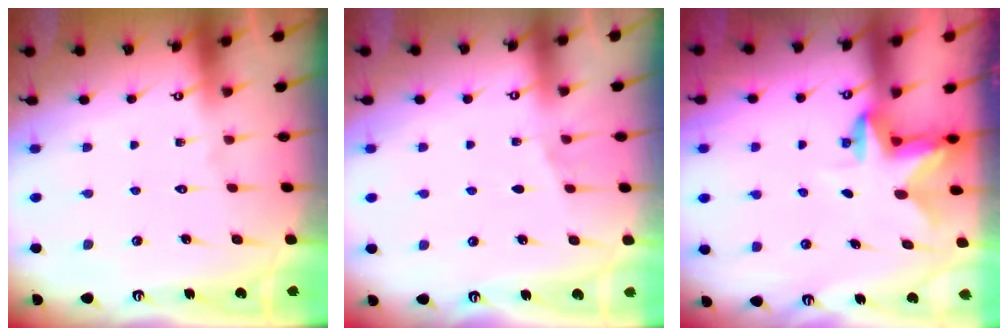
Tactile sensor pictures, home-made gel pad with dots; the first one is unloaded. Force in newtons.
{"total": 1.8, "press": 1.3, "slide": 1.2}
{"total": 2.9, "press": 2.8, "slide": 0.5}